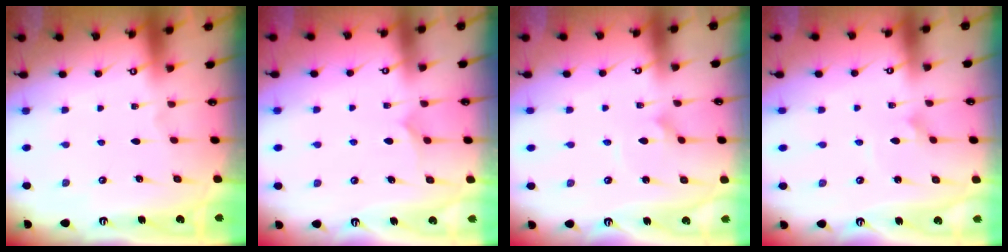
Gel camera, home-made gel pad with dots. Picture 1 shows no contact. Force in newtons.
{"total": 5.6, "press": 5.6, "slide": 0.7}
{"total": 1.8, "press": 1.8, "slide": 0.1}
{"total": 1.0, "press": 1.0, "slide": 0.0}